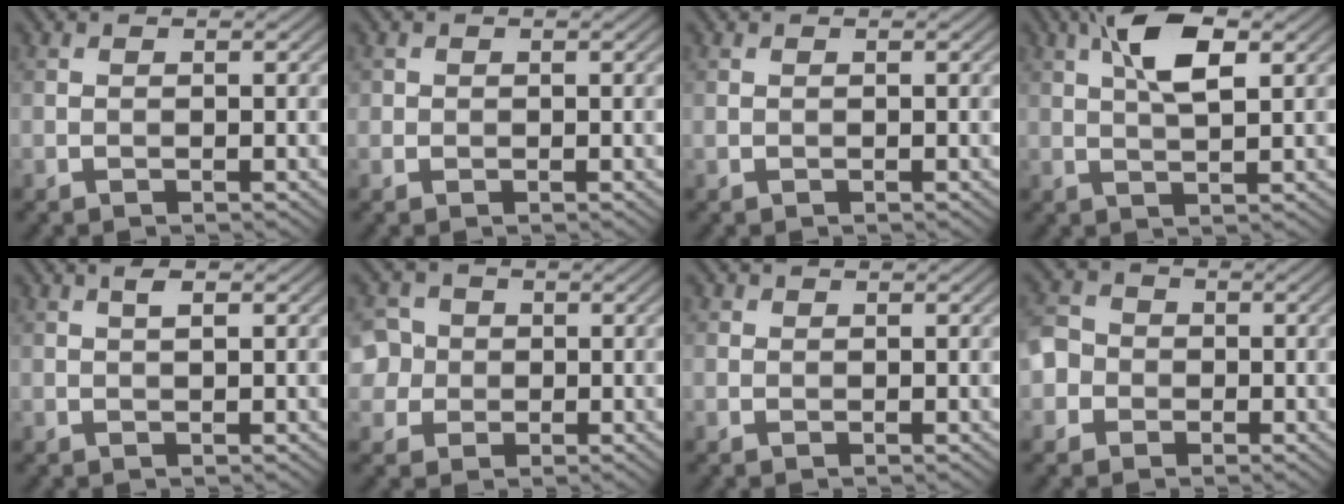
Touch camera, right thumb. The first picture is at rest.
{"total": 0.9, "force": [0.1, 0.9, 0.1], "torque": [-0.001, -0.003, 0.001]}
{"total": 0.0}
{"total": 6.7, "force": [2.6, 2.2, 5.8], "torque": [-0.112, 0.007, 0.043]}
{"total": 1.3, "force": [0.5, 0.3, 1.2], "torque": [-0.024, 0.003, 0.009]}
{"total": 5.3, "force": [0.5, 4.9, 1.7], "torque": [-0.045, 0.016, -0.009]}
{"total": 0.7, "force": [0.3, 0.6, 0.1], "torque": [-0.001, 0.000, 0.004]}
{"total": 4.0, "force": [-1.0, 3.7, 1.2], "torque": [-0.023, 0.000, -0.038]}